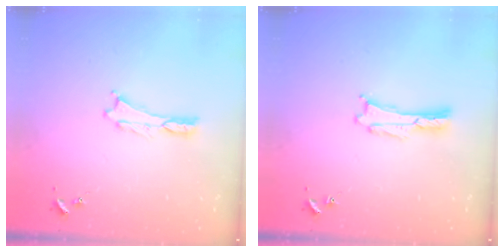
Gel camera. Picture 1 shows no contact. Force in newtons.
{"total": 0.0}